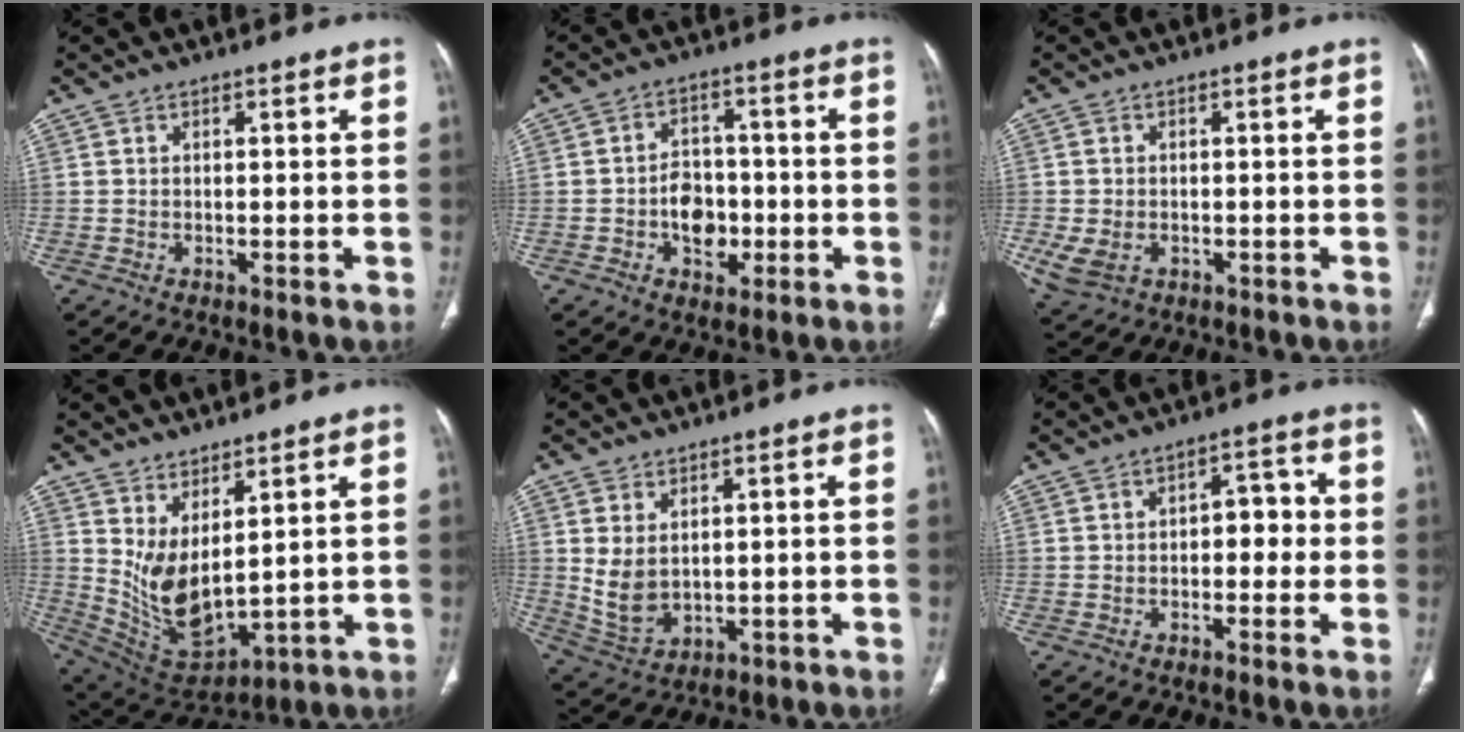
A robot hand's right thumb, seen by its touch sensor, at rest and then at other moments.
{"total": 7.6, "force": [-1.8, 5.6, 4.7], "torque": [-0.042, 0.018, -0.030]}
{"total": 5.4, "force": [-1.4, 3.9, 3.4], "torque": [-0.076, 0.001, -0.015]}
{"total": 11.3, "force": [4.0, 4.9, 9.4], "torque": [-0.170, -0.043, 0.102]}
{"total": 7.1, "force": [1.4, 4.6, 5.2], "torque": [-0.096, -0.011, 0.050]}
{"total": 5.2, "force": [-0.3, 3.2, 4.1], "torque": [-0.029, 0.020, -0.012]}